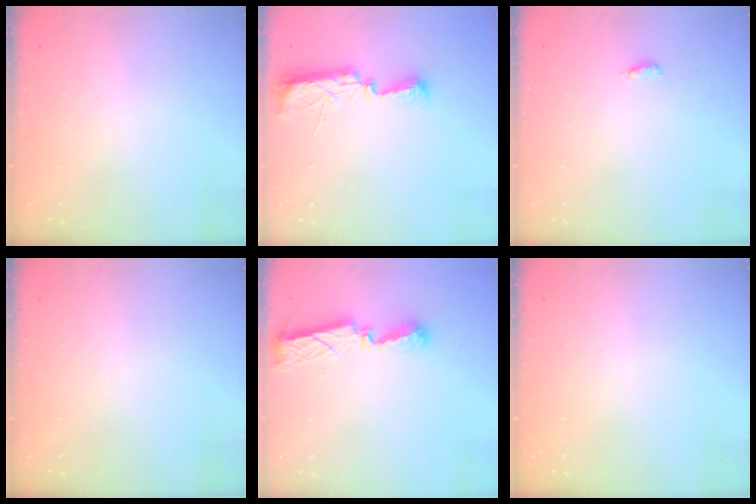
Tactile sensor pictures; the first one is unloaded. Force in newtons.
{"total": 9.7, "press": 8.7, "slide": 4.2}
{"total": 3.7, "press": 3.3, "slide": 1.7}
{"total": 0.0}
{"total": 8.7, "press": 8.7, "slide": 0.4}
{"total": 0.0}